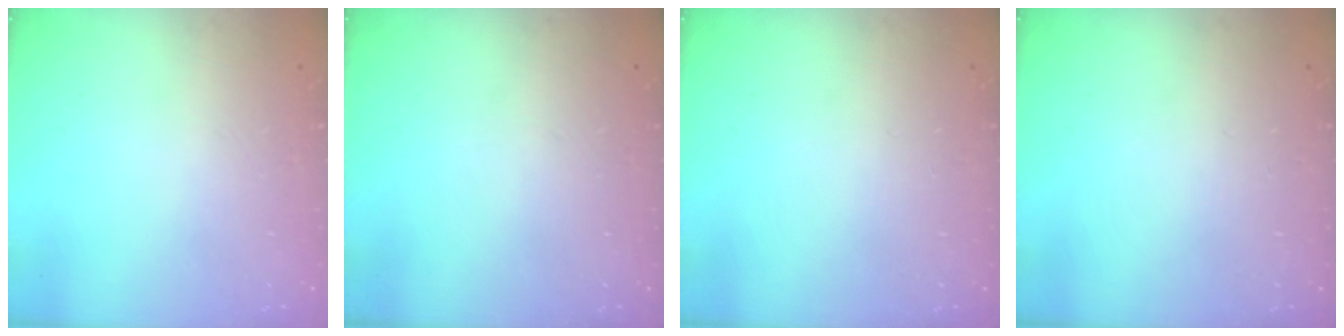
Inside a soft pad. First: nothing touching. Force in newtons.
{"total": 0.0}
{"total": 0.0}
{"total": 0.0}